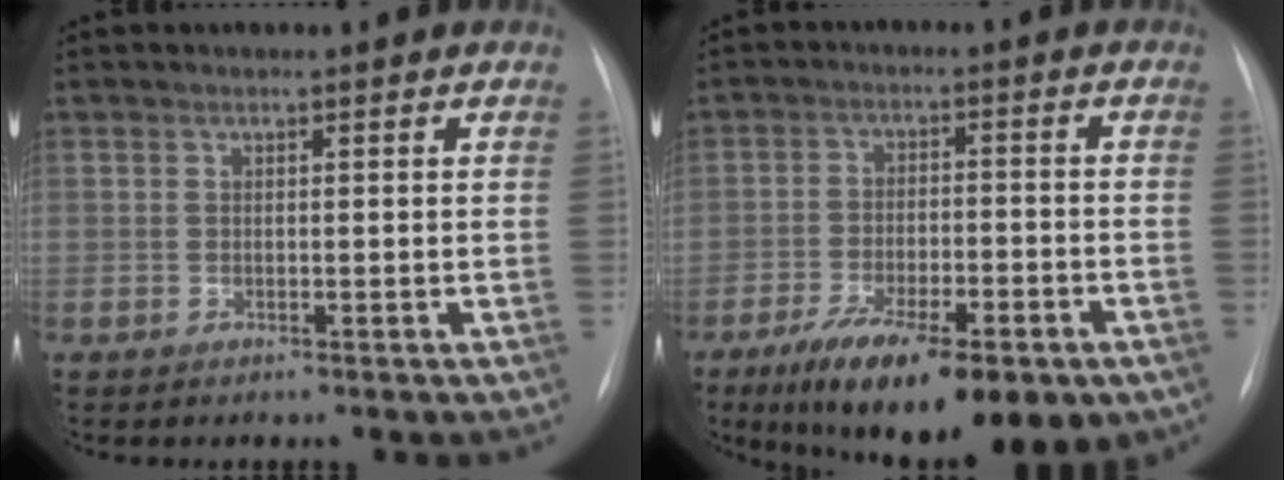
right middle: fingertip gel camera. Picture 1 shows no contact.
{"total": 17.3, "force": [-10.6, 5.8, 12.4], "torque": [-0.172, -0.014, -0.161]}